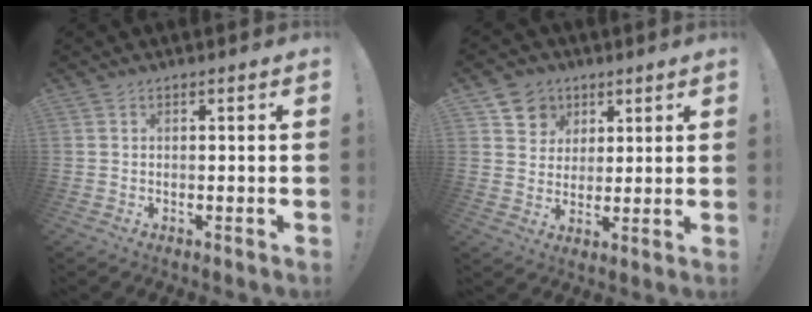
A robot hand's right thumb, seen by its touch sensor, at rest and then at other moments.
{"total": 8.2, "force": [4.2, 7.0, 1.0], "torque": [-0.013, -0.031, 0.084]}